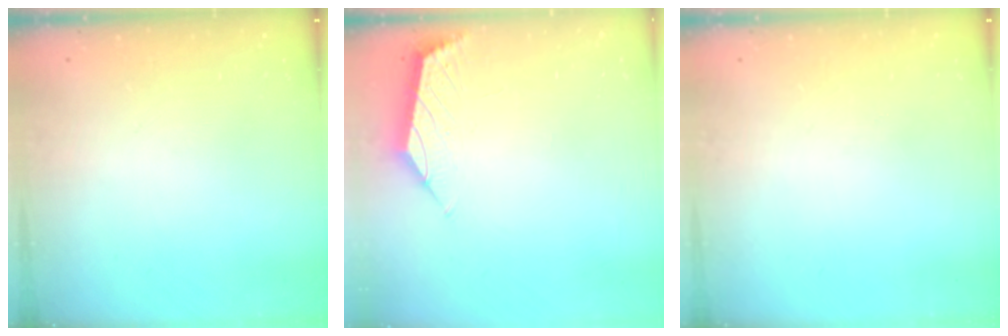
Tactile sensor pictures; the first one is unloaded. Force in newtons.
{"total": 0.8, "press": 0.7, "slide": 0.3}
{"total": 0.0}